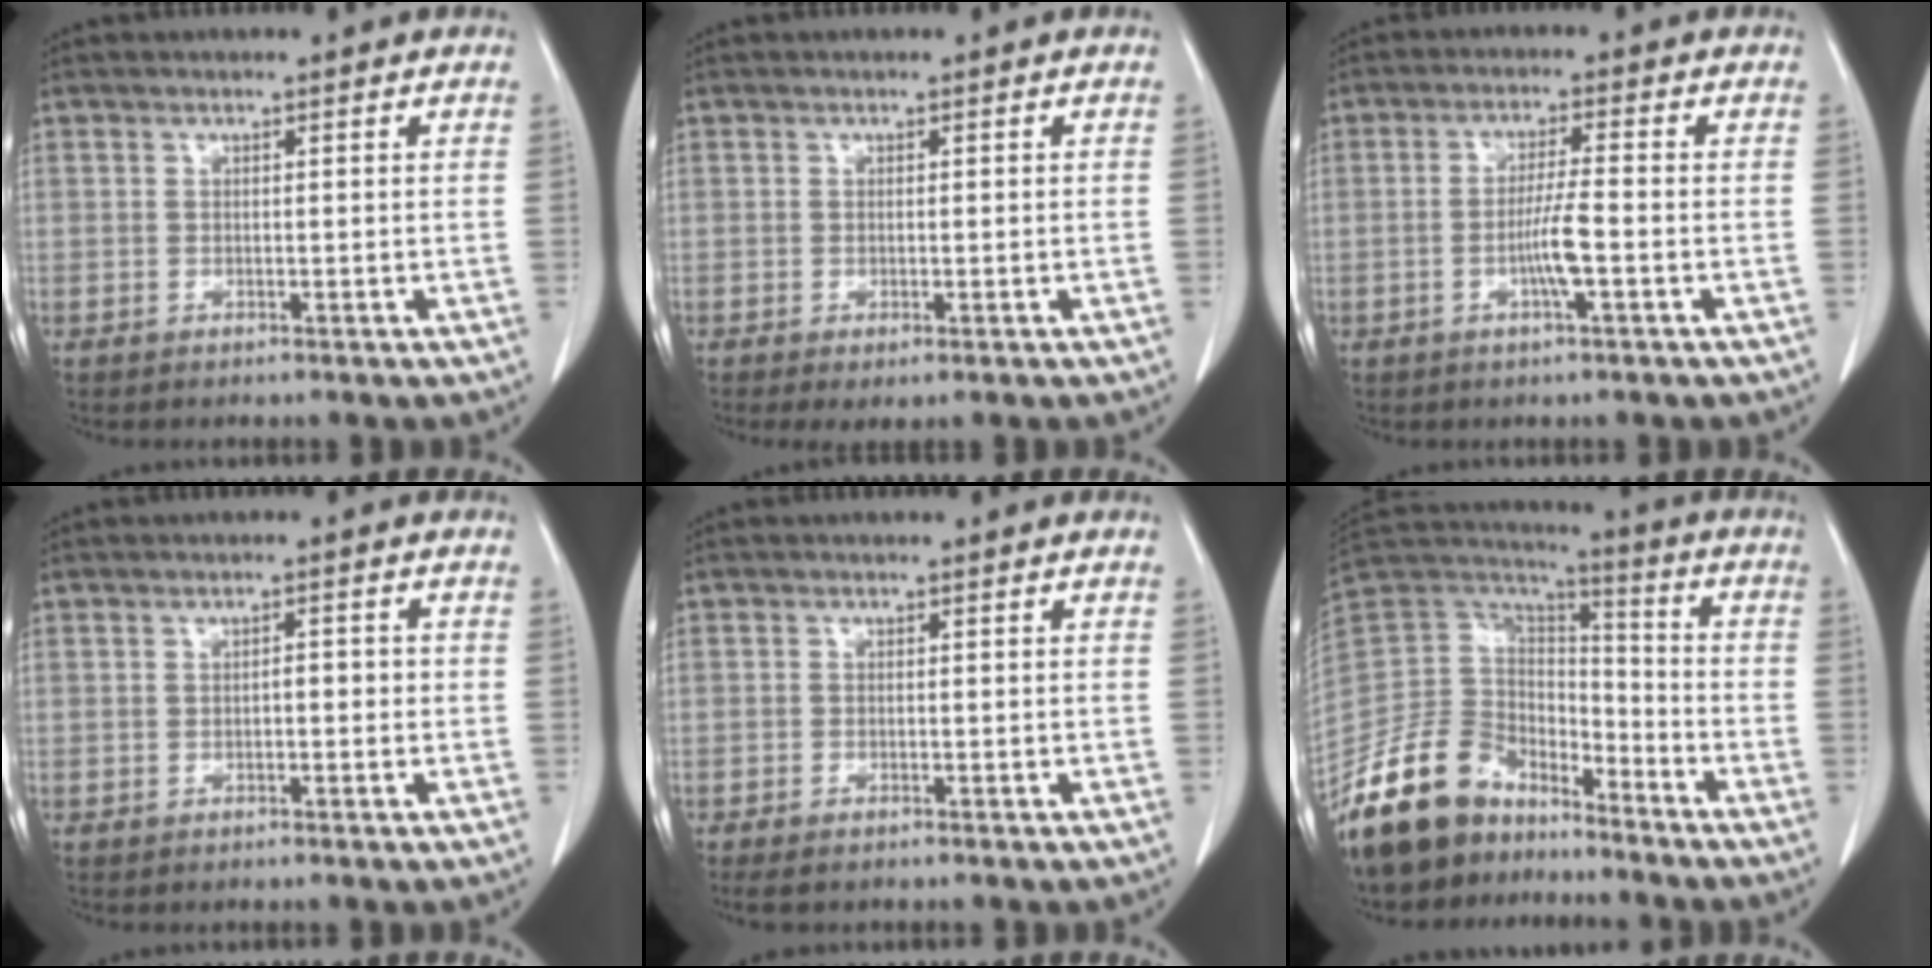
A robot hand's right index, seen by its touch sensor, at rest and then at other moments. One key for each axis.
{"total": 3.1, "fx": -1.0, "fy": 1.4, "fz": 2.6, "tx": -0.052, "ty": -0.005, "tz": -0.012}
{"total": 5.3, "fx": -1.6, "fy": 0.3, "fz": 5.0, "tx": -0.102, "ty": 0.000, "tz": -0.027}
{"total": 2.3, "fx": -0.3, "fy": 1.1, "fz": 2.0, "tx": -0.039, "ty": 0.013, "tz": -0.002}
{"total": 4.0, "fx": -2.8, "fy": 1.6, "fz": 2.3, "tx": -0.044, "ty": -0.007, "tz": -0.041}
{"total": 17.4, "fx": -13.3, "fy": 9.3, "fz": 6.3, "tx": -0.138, "ty": 0.040, "tz": -0.250}